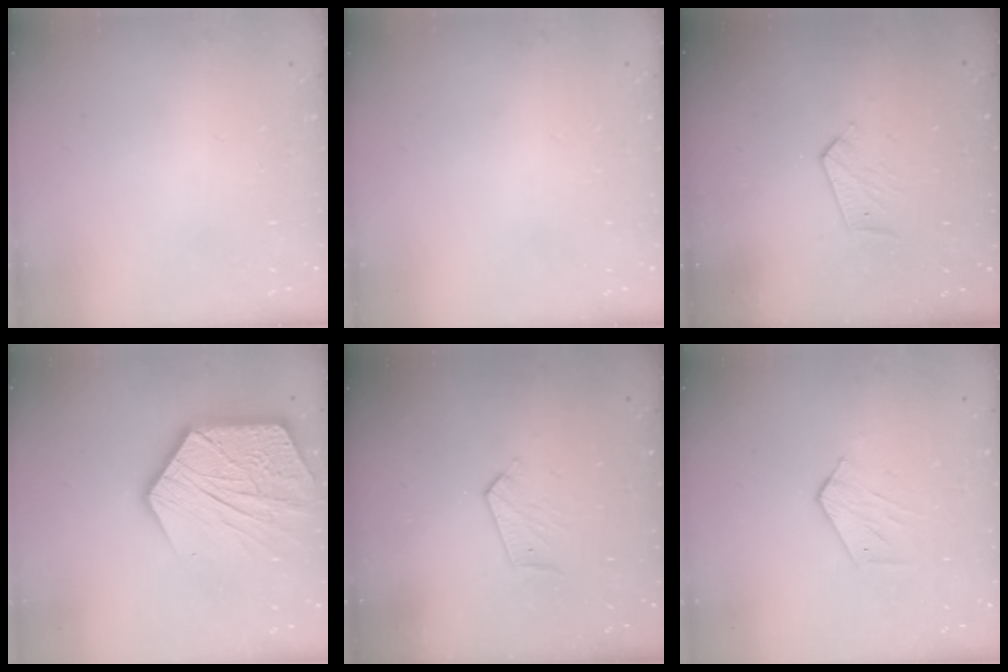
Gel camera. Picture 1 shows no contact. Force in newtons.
{"total": 0.0}
{"total": 3.7, "press": 3.6, "slide": 0.3}
{"total": 20.8, "press": 20.7, "slide": 1.6}
{"total": 3.7, "press": 3.6, "slide": 0.3}
{"total": 5.7, "press": 5.7, "slide": 0.6}